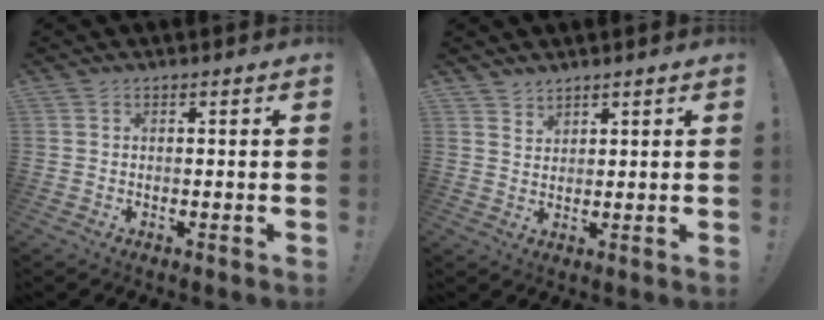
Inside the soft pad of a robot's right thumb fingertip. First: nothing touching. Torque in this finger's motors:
{"motor_torque": [-0.14, -0.26, 0.03, 0.03, 0.04]}